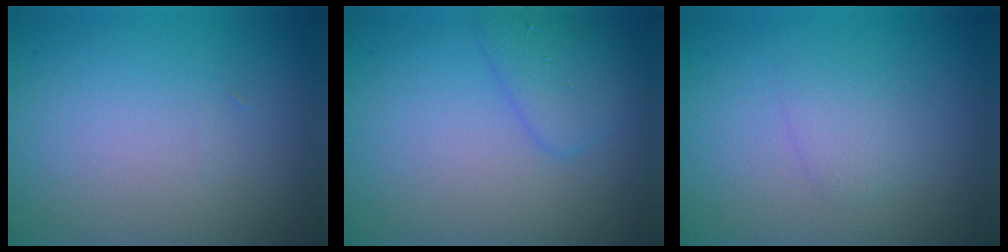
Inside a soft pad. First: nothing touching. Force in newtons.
{"total": 2.4, "press": 2.4, "slide": 0.2}
{"total": 1.5, "press": 1.5, "slide": 0.1}